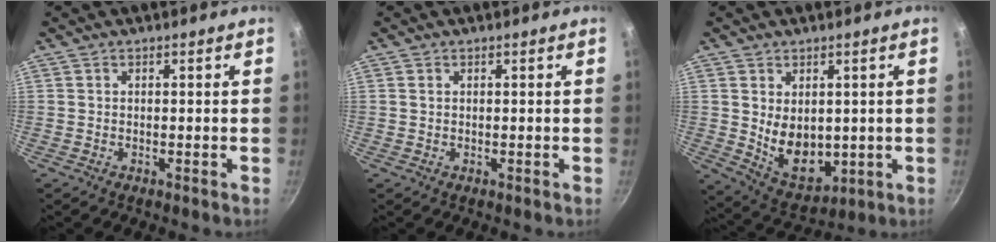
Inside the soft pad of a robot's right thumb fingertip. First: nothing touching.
{"total": 0.6, "force": [0.3, 0.4, 0.3], "torque": [-0.007, 0.001, 0.005]}
{"total": 10.1, "force": [0.7, 6.8, 7.3], "torque": [-0.096, -0.025, 0.038]}